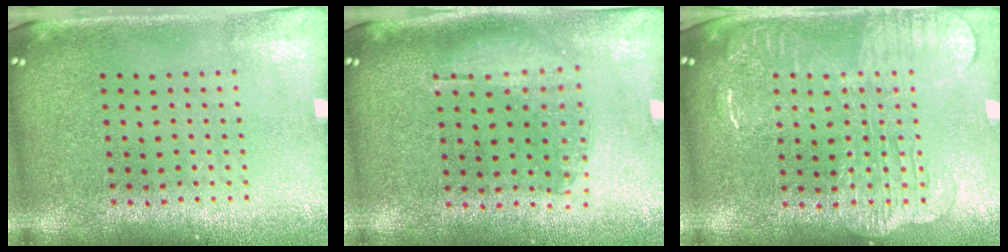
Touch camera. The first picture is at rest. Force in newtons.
{"total": 1.1, "press": 1.0, "slide": 0.4}
{"total": 2.2, "press": 2.1, "slide": 0.5}